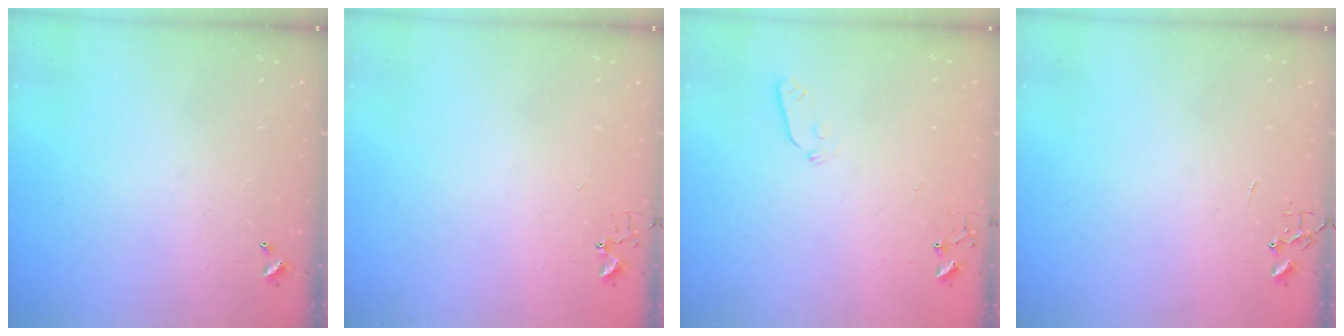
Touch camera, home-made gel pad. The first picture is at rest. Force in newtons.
{"total": 2.9, "press": 2.9, "slide": 0.4}
{"total": 3.7, "press": 3.6, "slide": 0.8}
{"total": 0.0}